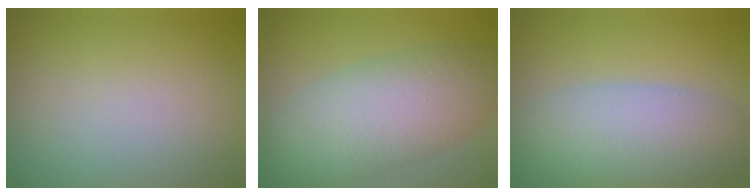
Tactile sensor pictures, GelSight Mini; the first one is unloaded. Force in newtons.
{"total": 8.1, "press": 8.1, "slide": 0.5}
{"total": 7.5, "press": 7.5, "slide": 0.5}